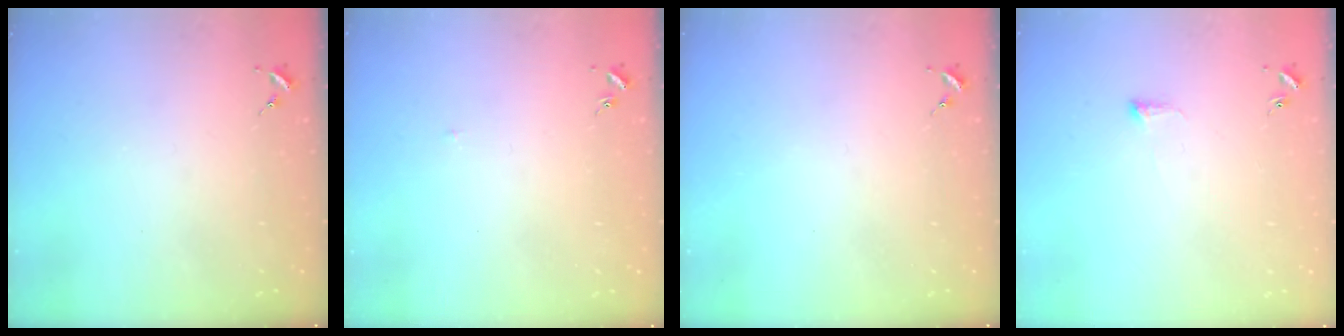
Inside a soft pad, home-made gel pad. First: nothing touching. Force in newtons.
{"total": 1.4, "press": 1.3, "slide": 0.3}
{"total": 0.0}
{"total": 2.5, "press": 2.4, "slide": 0.5}